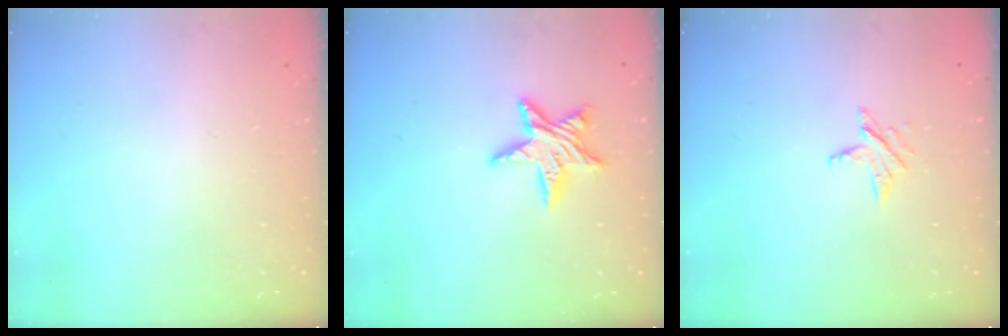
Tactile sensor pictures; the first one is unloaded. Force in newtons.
{"total": 10.1, "press": 10.0, "slide": 0.7}
{"total": 3.8, "press": 3.8, "slide": 0.5}